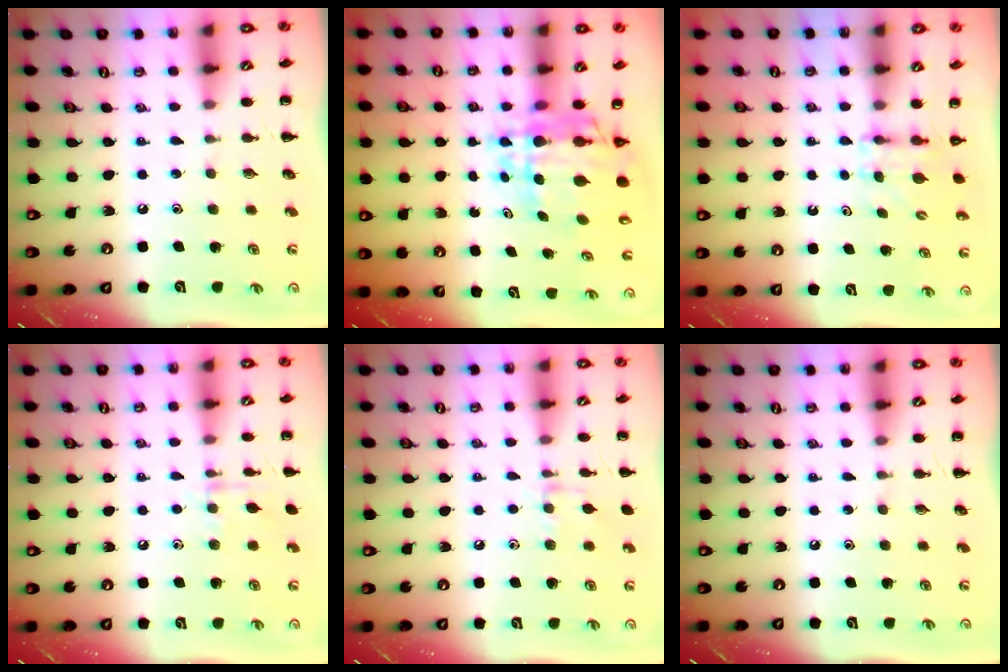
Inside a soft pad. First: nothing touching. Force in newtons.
{"total": 9.9, "press": 9.5, "slide": 2.7}
{"total": 3.1, "press": 2.8, "slide": 1.2}
{"total": 8.3, "press": 8.0, "slide": 2.1}
{"total": 8.0, "press": 7.9, "slide": 1.3}
{"total": 0.0}